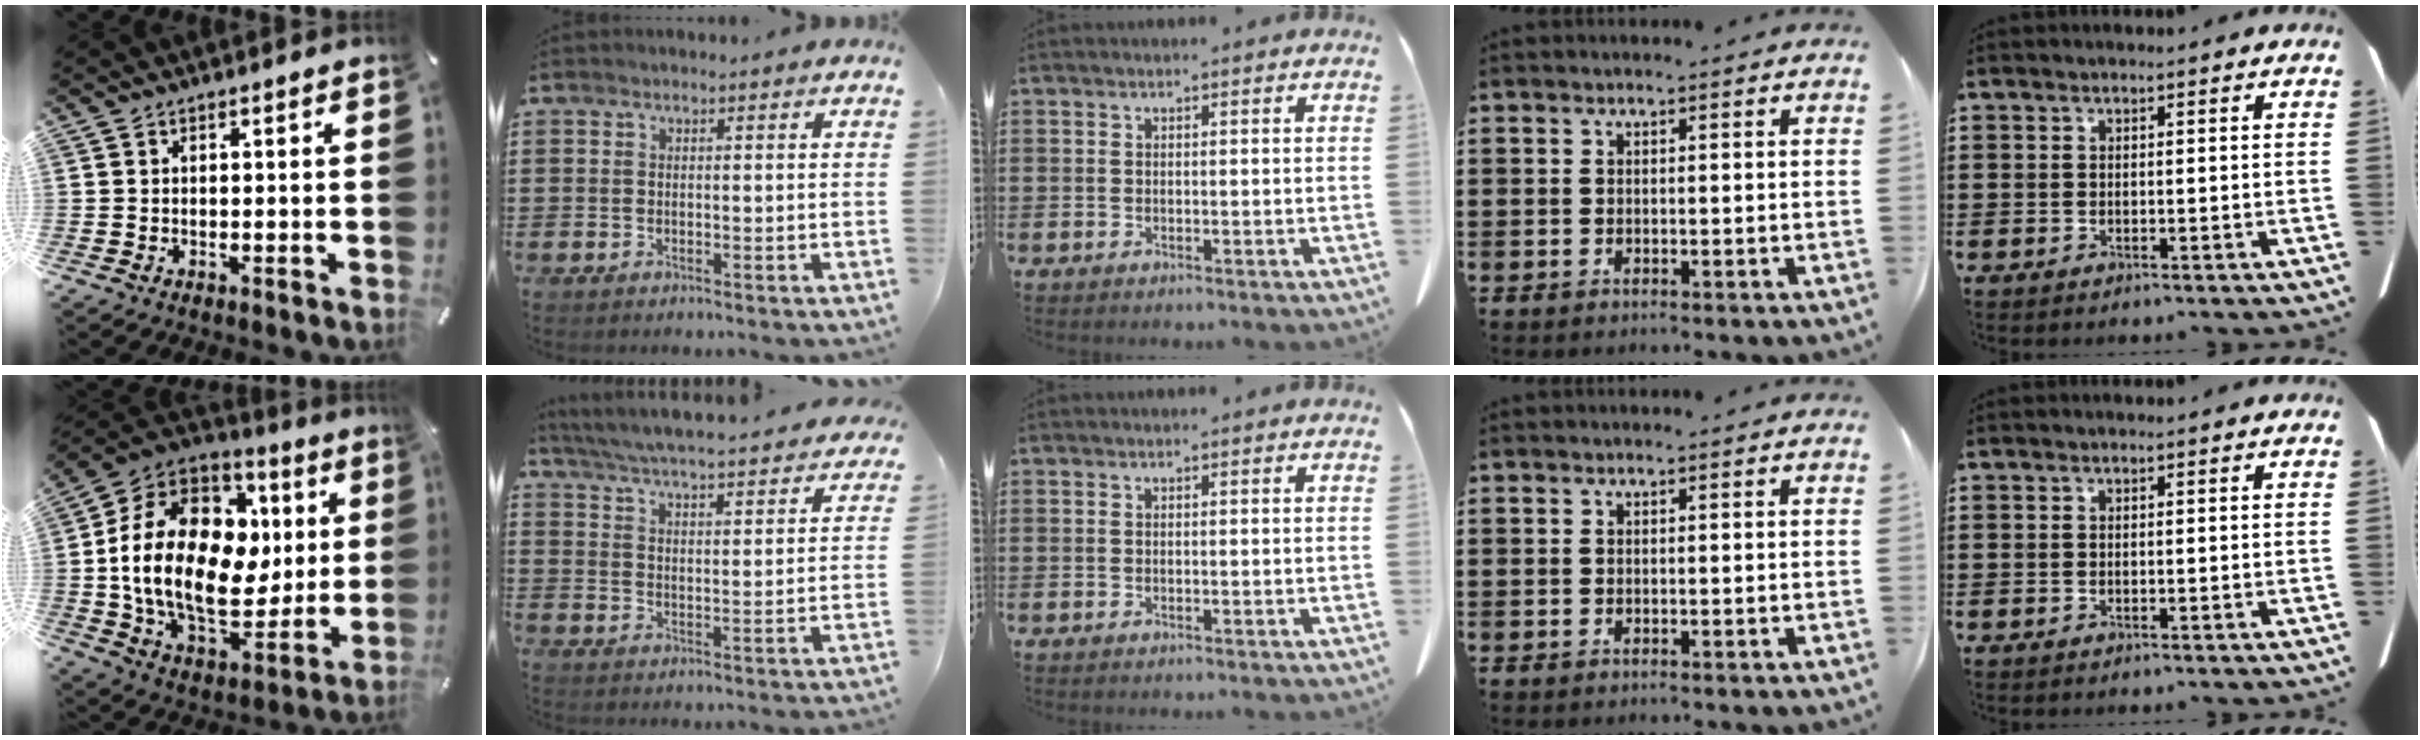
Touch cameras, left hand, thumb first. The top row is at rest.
{"thumb": {"total": 23.2, "force": [1.0, 16.1, 16.7], "torque": [-0.352, -0.016, 0.017]}, "index": {"total": 4.7, "force": [4.5, -0.5, 1.4], "torque": [-0.051, -0.039, 0.069]}}